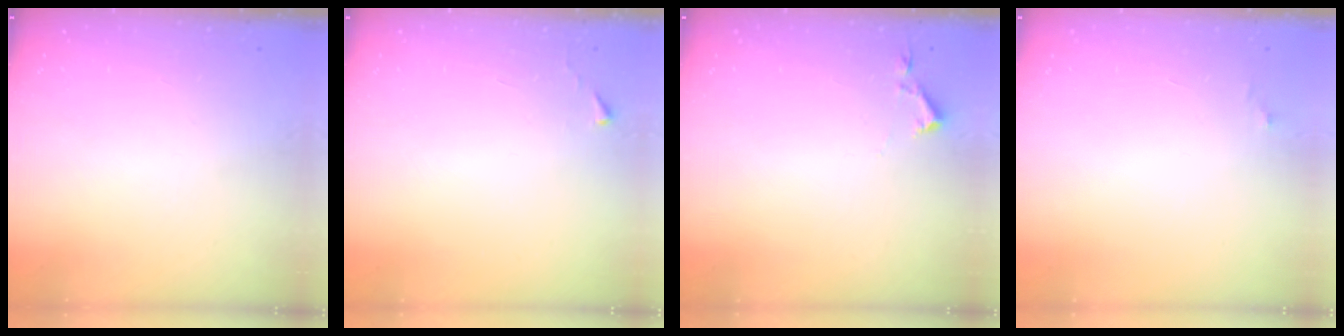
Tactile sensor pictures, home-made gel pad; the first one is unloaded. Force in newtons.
{"total": 2.7, "press": 2.6, "slide": 0.4}
{"total": 2.9, "press": 2.9, "slide": 0.5}
{"total": 3.3, "press": 3.2, "slide": 0.5}